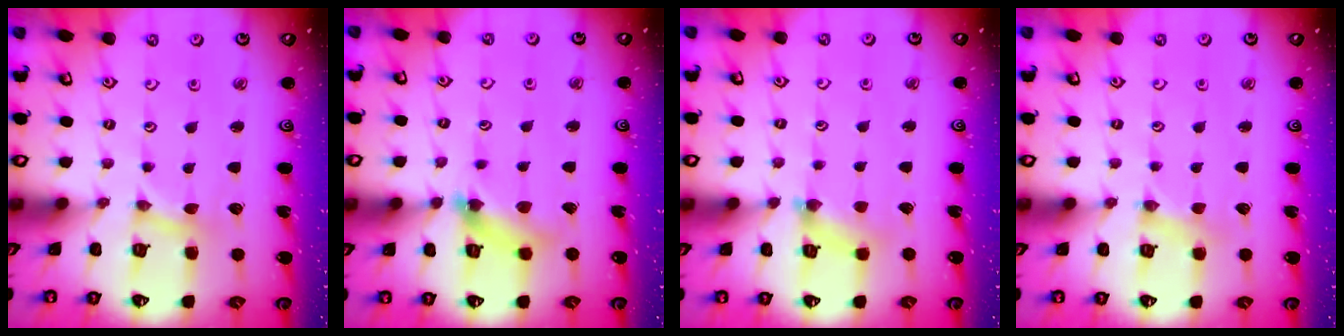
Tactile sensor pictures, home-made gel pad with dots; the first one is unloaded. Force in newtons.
{"total": 9.5, "press": 9.5, "slide": 0.9}
{"total": 3.6, "press": 3.6, "slide": 0.4}
{"total": 0.0}